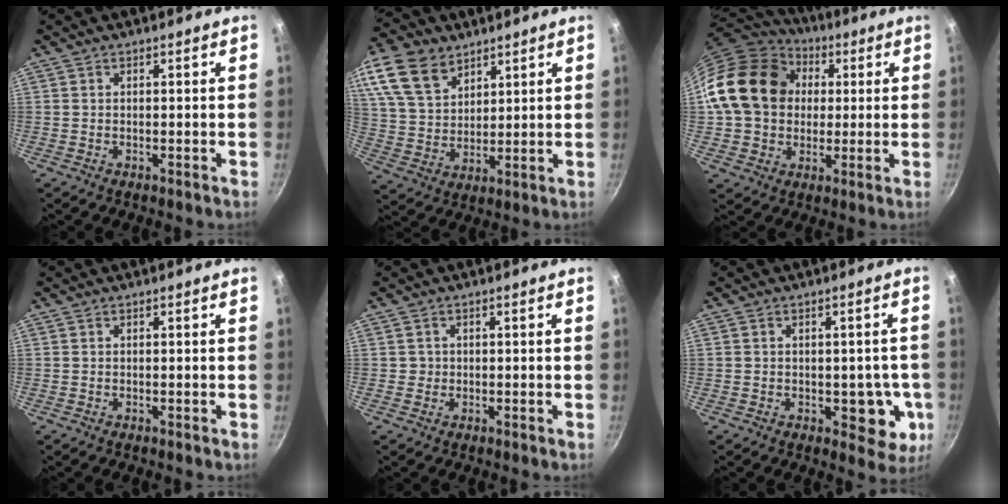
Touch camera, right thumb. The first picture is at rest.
{"total": 15.6, "force": [9.0, 10.0, 7.8], "torque": [-0.146, -0.019, 0.177]}
{"total": 18.7, "force": [3.1, 15.3, 10.3], "torque": [-0.159, 0.026, 0.049]}
{"total": 0.0}
{"total": 1.1, "force": [0.0, 1.1, 0.1], "torque": [0.007, 0.002, -0.002]}
{"total": 7.3, "force": [-1.4, 4.4, 5.7], "torque": [-0.028, 0.001, -0.015]}